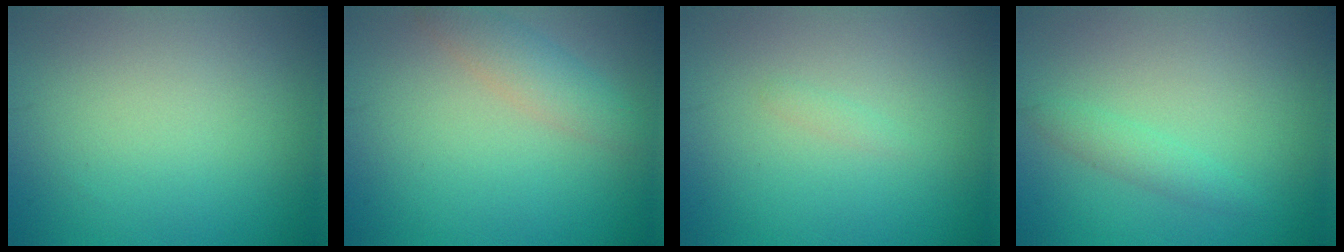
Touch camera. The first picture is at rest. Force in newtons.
{"total": 2.7, "press": 2.7, "slide": 0.0}
{"total": 0.5, "press": 0.5, "slide": 0.0}
{"total": 1.5, "press": 1.5, "slide": 0.0}